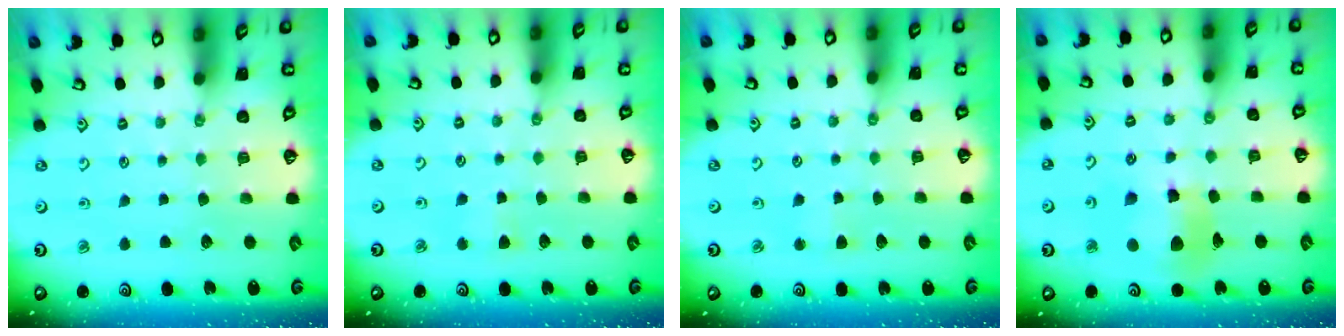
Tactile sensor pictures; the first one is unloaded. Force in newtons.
{"total": 2.8, "press": 2.7, "slide": 0.5}
{"total": 2.8, "press": 2.7, "slide": 0.4}
{"total": 11.6, "press": 11.5, "slide": 1.2}